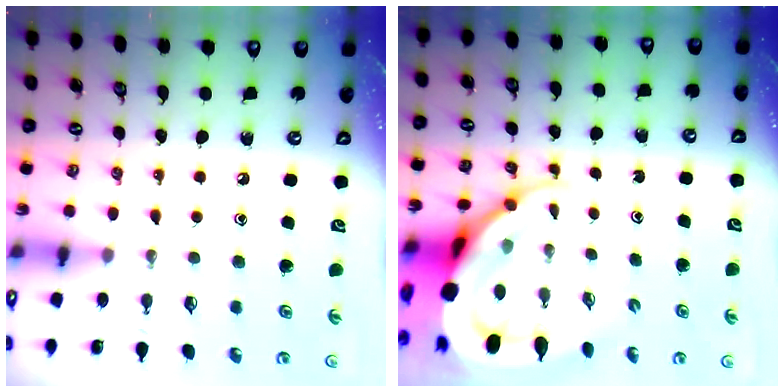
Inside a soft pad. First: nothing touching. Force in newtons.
{"total": 11.8, "press": 11.7, "slide": 1.2}